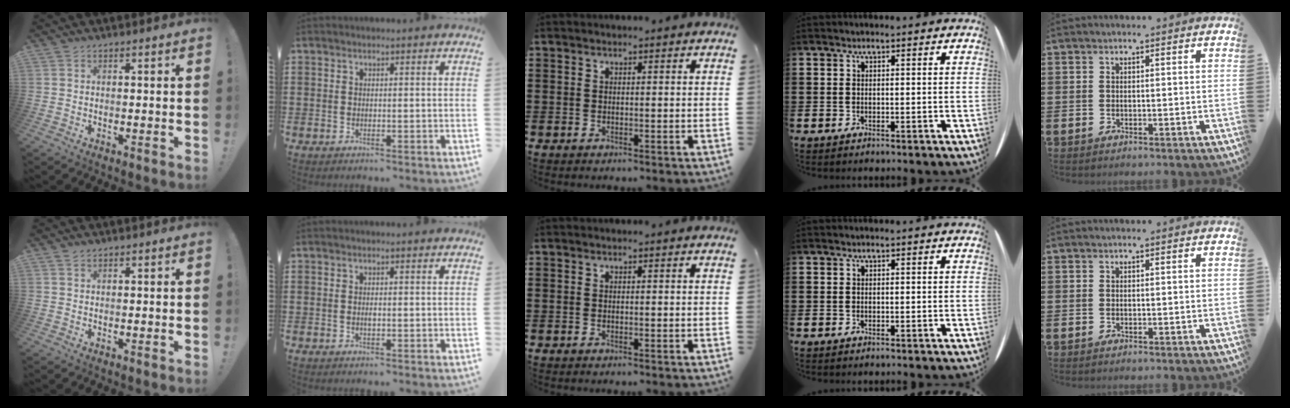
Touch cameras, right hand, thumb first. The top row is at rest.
{"thumb": {"total": 0.7, "force": [0.6, 0.2, 0.3], "torque": [-0.004, 0.000, 0.012]}, "index": {"total": 0.8, "force": [-0.1, 0.2, 0.8], "torque": [-0.015, -0.001, -0.002]}}